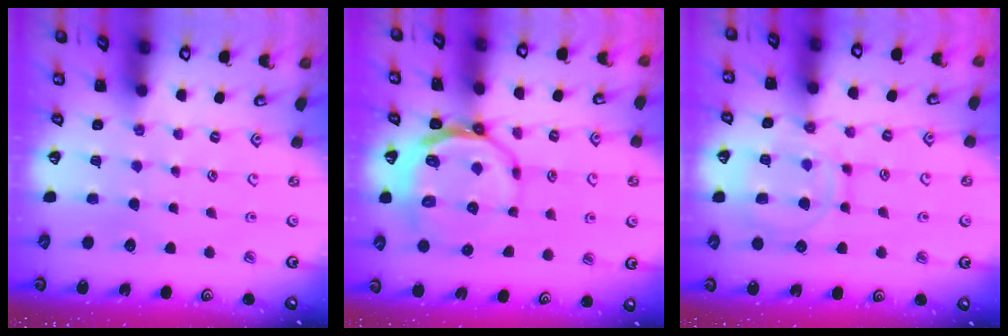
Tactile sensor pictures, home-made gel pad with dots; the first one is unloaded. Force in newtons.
{"total": 8.0, "press": 7.3, "slide": 3.3}
{"total": 13.1, "press": 13.1, "slide": 1.1}